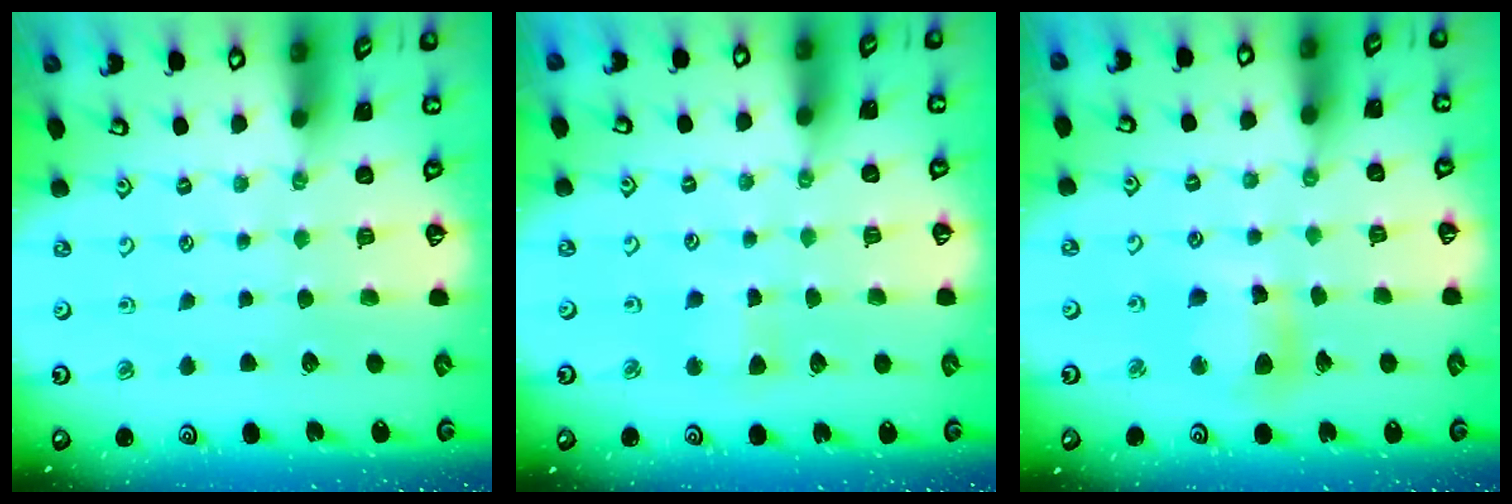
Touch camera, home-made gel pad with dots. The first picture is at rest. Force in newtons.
{"total": 3.3, "press": 3.3, "slide": 0.3}
{"total": 9.8, "press": 9.7, "slide": 1.0}